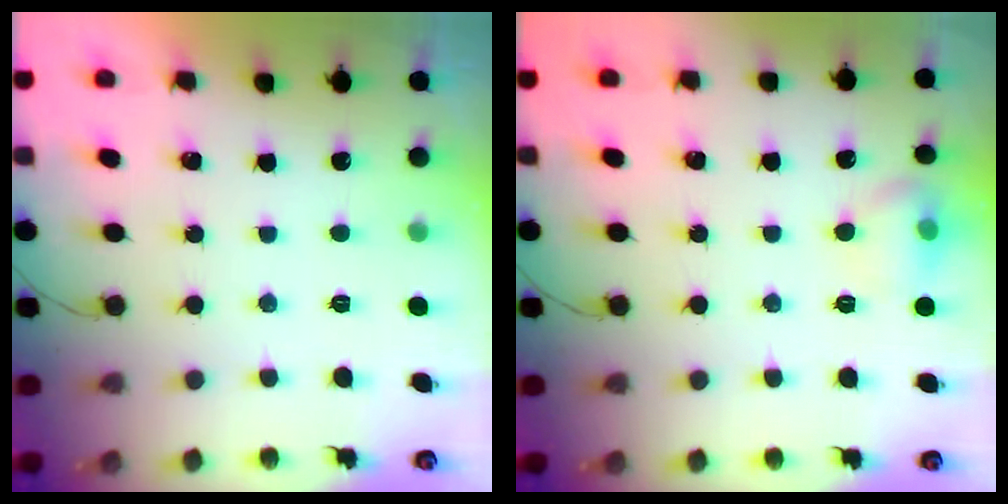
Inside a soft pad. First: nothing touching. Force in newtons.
{"total": 7.5, "press": 7.4, "slide": 1.1}